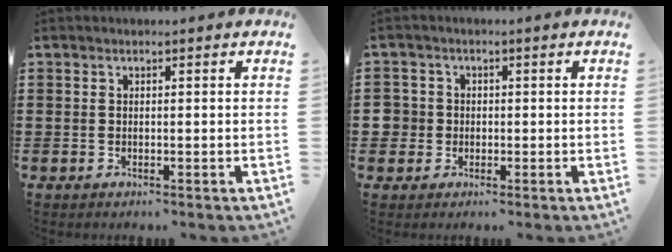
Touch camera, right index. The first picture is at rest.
{"total": 2.9, "force": [-0.3, 2.8, 0.3], "torque": [-0.028, 0.006, -0.013]}